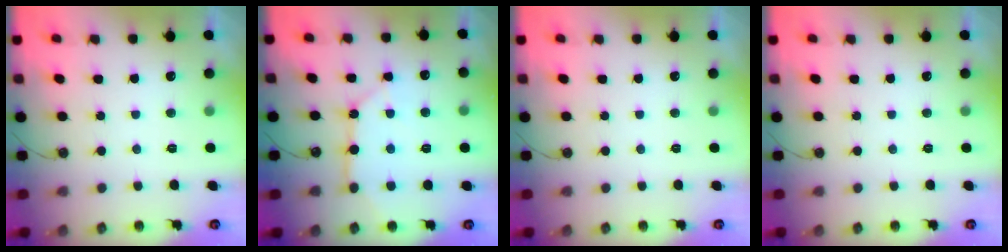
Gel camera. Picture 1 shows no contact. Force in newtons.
{"total": 11.5, "press": 11.4, "slide": 1.4}
{"total": 0.0}
{"total": 0.0}